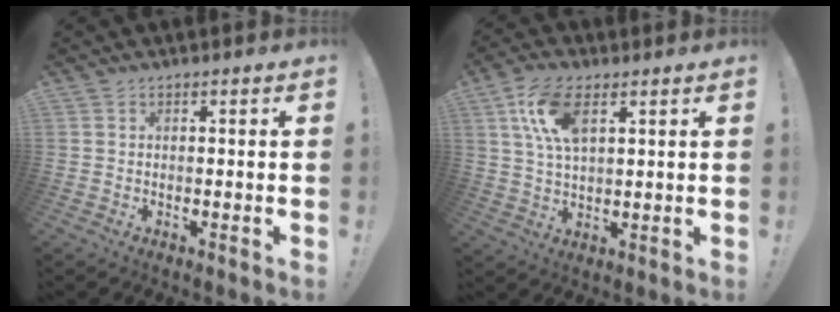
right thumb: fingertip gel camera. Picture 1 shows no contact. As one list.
[{"total": 11.0, "force": [4.7, 5.5, 8.3], "torque": [-0.164, -0.005, 0.085]}]